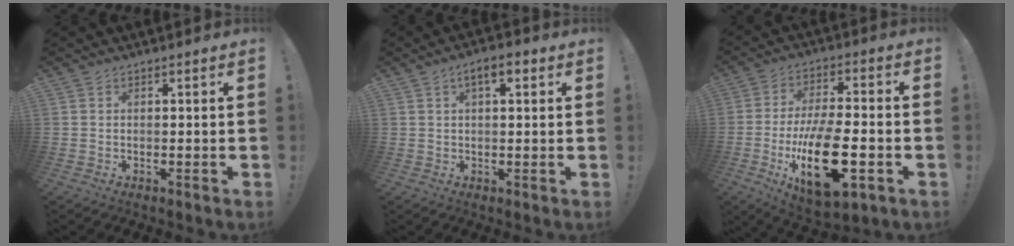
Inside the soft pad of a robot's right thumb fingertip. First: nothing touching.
{"total": 5.2, "force": [1.9, 2.1, 4.3], "torque": [-0.064, 0.002, 0.028]}
{"total": 21.6, "force": [-6.6, 9.0, 18.5], "torque": [-0.319, 0.026, -0.091]}